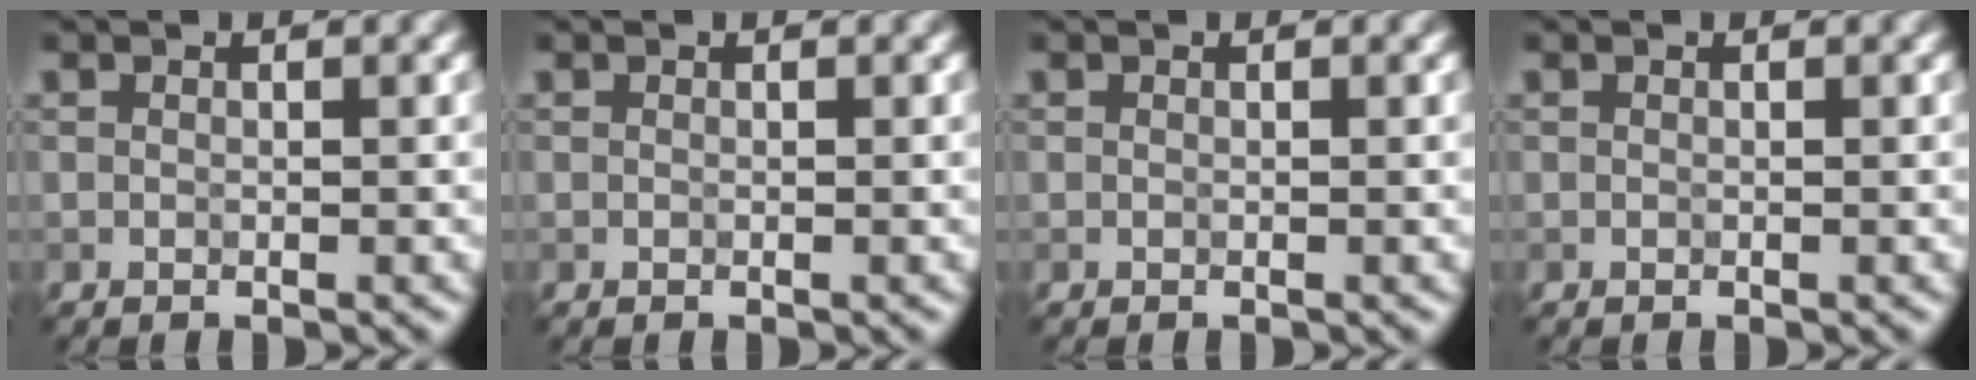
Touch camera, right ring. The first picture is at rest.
{"total": 0.0}
{"total": 0.0}
{"total": 0.0}